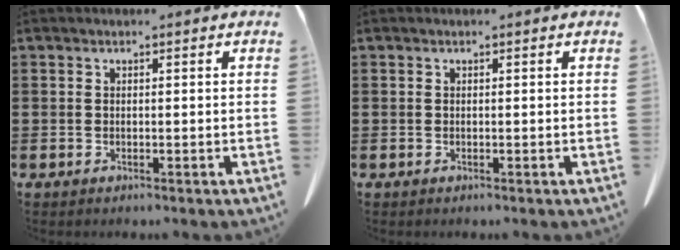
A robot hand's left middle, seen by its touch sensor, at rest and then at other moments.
{"total": 0.0}